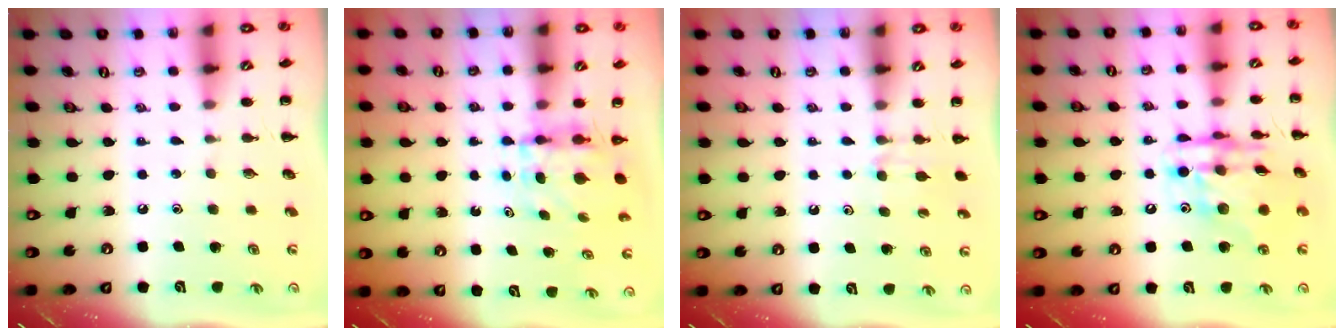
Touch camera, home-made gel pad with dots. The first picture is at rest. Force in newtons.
{"total": 3.9, "press": 3.9, "slide": 0.3}
{"total": 4.8, "press": 4.6, "slide": 1.6}
{"total": 15.4, "press": 15.0, "slide": 3.5}